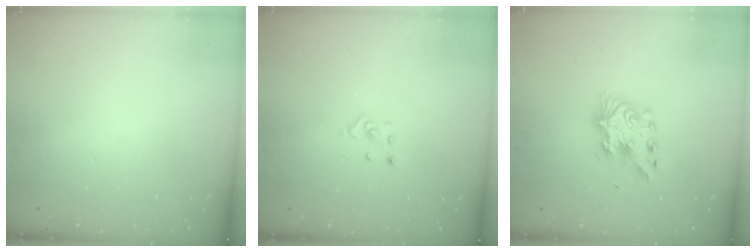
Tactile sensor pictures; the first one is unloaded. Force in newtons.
{"total": 2.3, "press": 2.3, "slide": 0.2}
{"total": 7.2, "press": 7.2, "slide": 0.2}